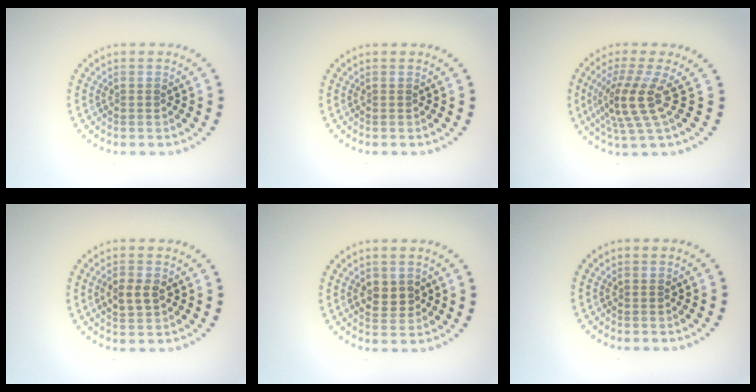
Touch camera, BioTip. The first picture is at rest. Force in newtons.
{"total": 0.0}
{"total": 4.2, "press": 3.0, "slide": 2.9}
{"total": 2.4, "press": 2.4, "slide": 0.0}
{"total": 2.5, "press": 2.4, "slide": 0.4}
{"total": 0.0}